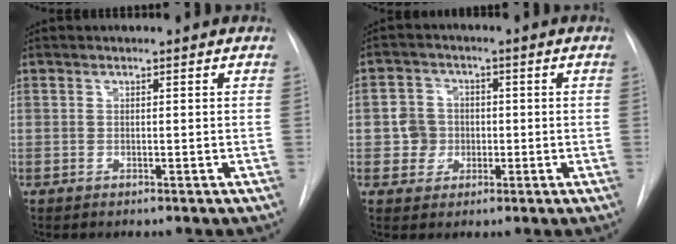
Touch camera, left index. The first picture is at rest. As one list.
[{"total": 4.7, "force": [-0.5, 4.6, 0.9], "torque": [-0.017, 0.018, -0.003]}]